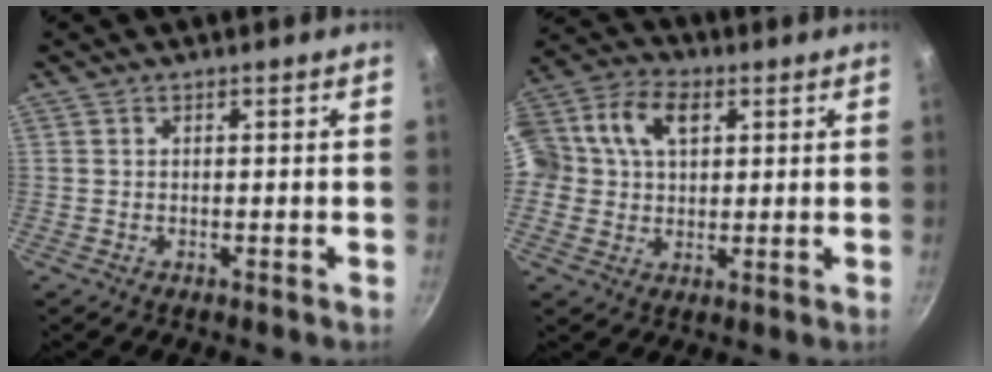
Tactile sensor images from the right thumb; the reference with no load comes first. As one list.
[{"total": 15.6, "force": [3.9, 11.7, 9.6], "torque": [-0.187, 0.029, 0.057]}]